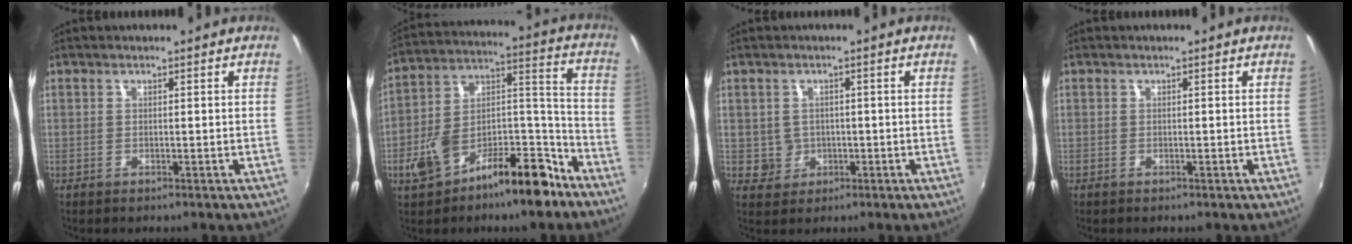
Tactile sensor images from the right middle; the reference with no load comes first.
{"total": 17.5, "force": [-10.3, 7.7, 11.9], "torque": [-0.193, 0.030, -0.154]}
{"total": 3.9, "force": [-0.5, 3.8, 0.5], "torque": [-0.013, 0.006, 0.001]}
{"total": 0.0}